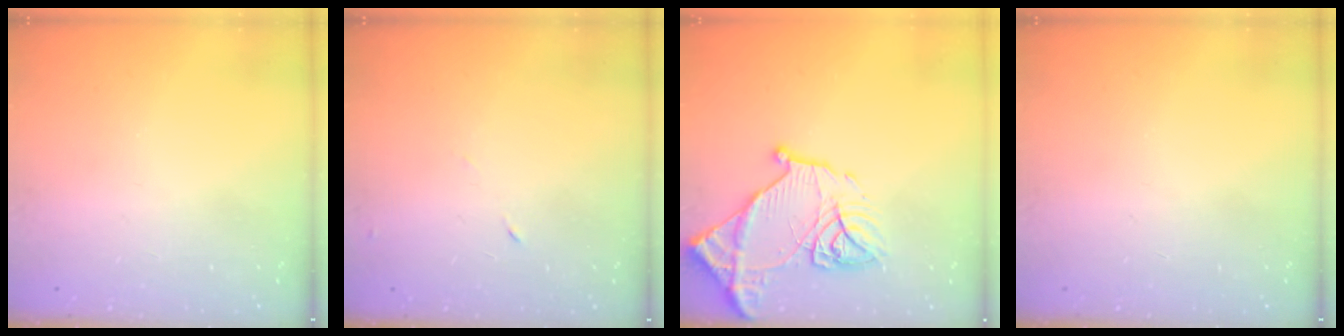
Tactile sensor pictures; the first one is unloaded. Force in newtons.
{"total": 5.2, "press": 5.1, "slide": 0.6}
{"total": 17.5, "press": 17.4, "slide": 1.9}
{"total": 0.0}